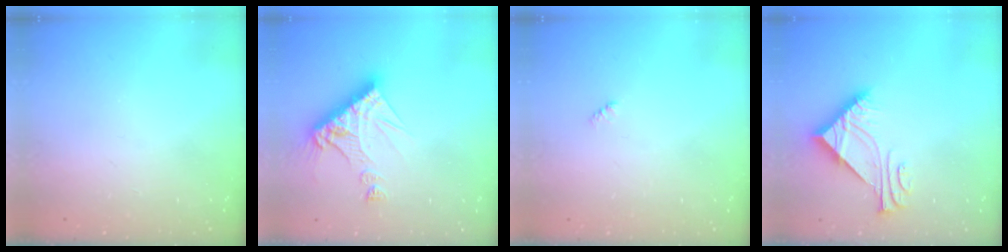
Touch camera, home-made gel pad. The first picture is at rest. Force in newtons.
{"total": 13.9, "press": 13.9, "slide": 1.4}
{"total": 1.9, "press": 1.9, "slide": 0.4}
{"total": 9.4, "press": 9.4, "slide": 0.8}